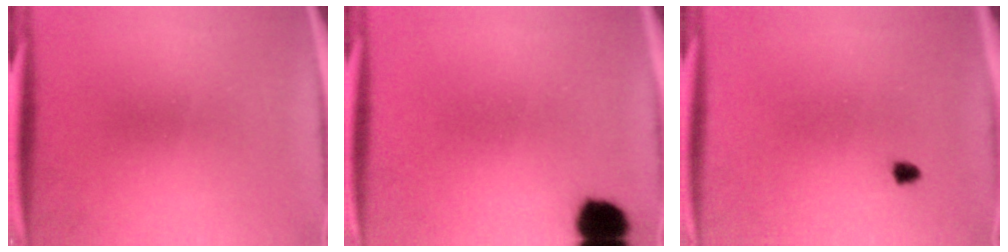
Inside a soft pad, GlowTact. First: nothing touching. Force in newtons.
{"total": 7.0}
{"total": 1.0}